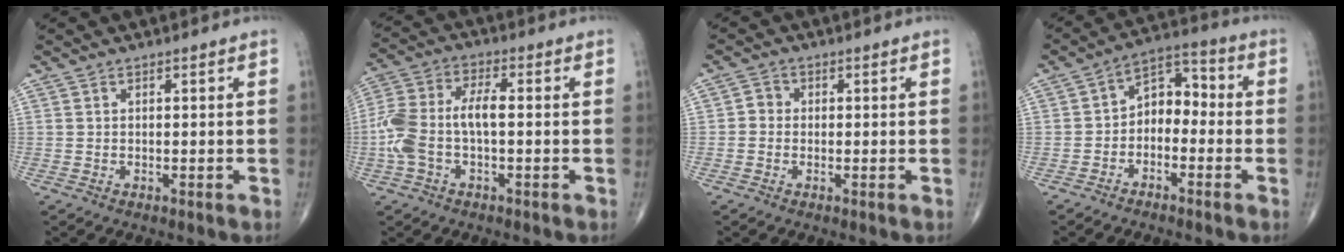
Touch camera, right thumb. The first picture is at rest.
{"total": 10.5, "force": [-1.3, 5.1, 9.1], "torque": [-0.218, 0.033, -0.027]}
{"total": 2.1, "force": [-0.3, 1.9, 0.8], "torque": [0.000, 0.007, -0.011]}
{"total": 7.4, "force": [-1.8, 5.1, 5.0], "torque": [-0.053, 0.043, -0.048]}